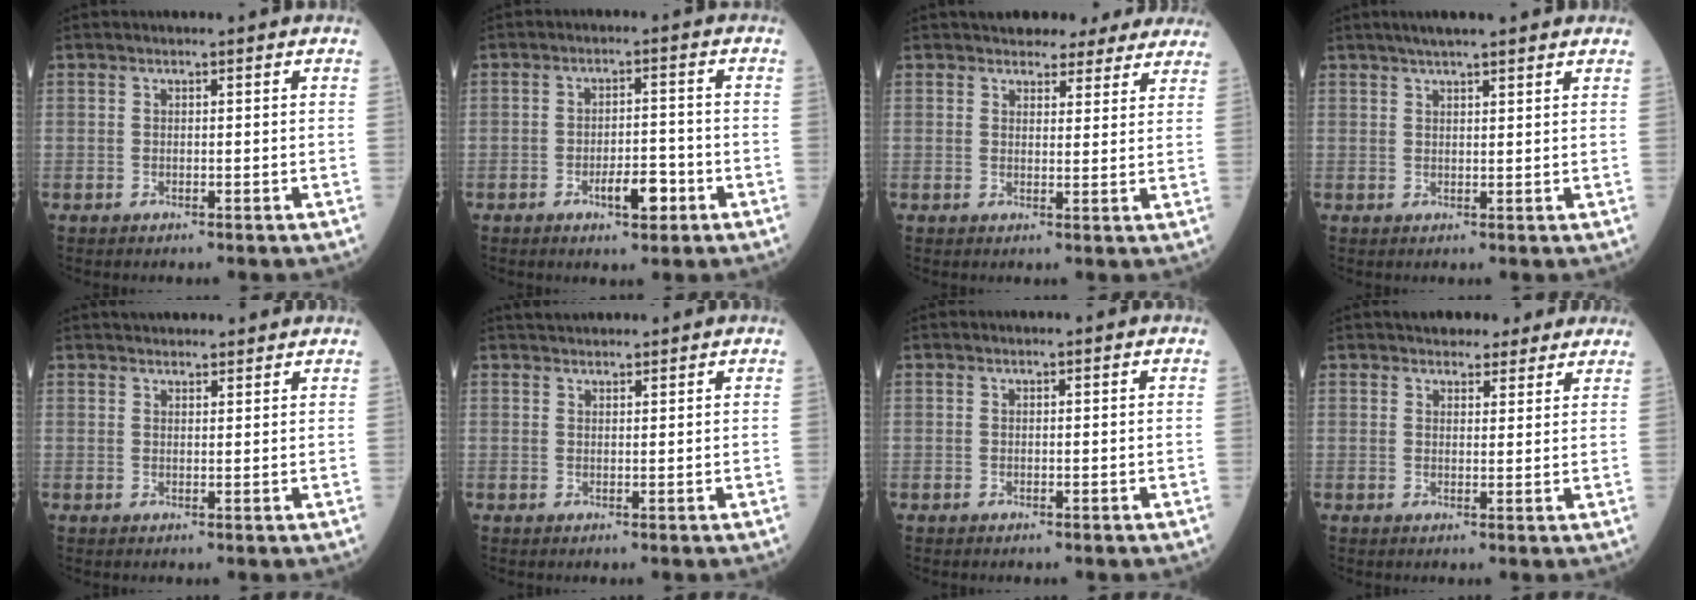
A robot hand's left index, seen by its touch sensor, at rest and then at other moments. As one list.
[{"total": 5.0, "force": [-2.4, 1.7, 4.1], "torque": [-0.067, 0.002, -0.036]}, {"total": 9.3, "force": [8.3, 3.5, 2.2], "torque": [-0.007, 0.013, 0.085]}, {"total": 6.9, "force": [5.6, 0.8, 4.0], "torque": [-0.054, 0.031, 0.078]}, {"total": 7.3, "force": [6.9, 1.6, 2.1], "torque": [-0.020, 0.032, 0.087]}, {"total": 3.4, "force": [3.2, 0.6, 0.8], "torque": [-0.013, 0.033, 0.055]}, {"total": 0.0}, {"total": 7.0, "force": [6.1, 2.8, 2.0], "torque": [-0.013, 0.015, 0.074]}]